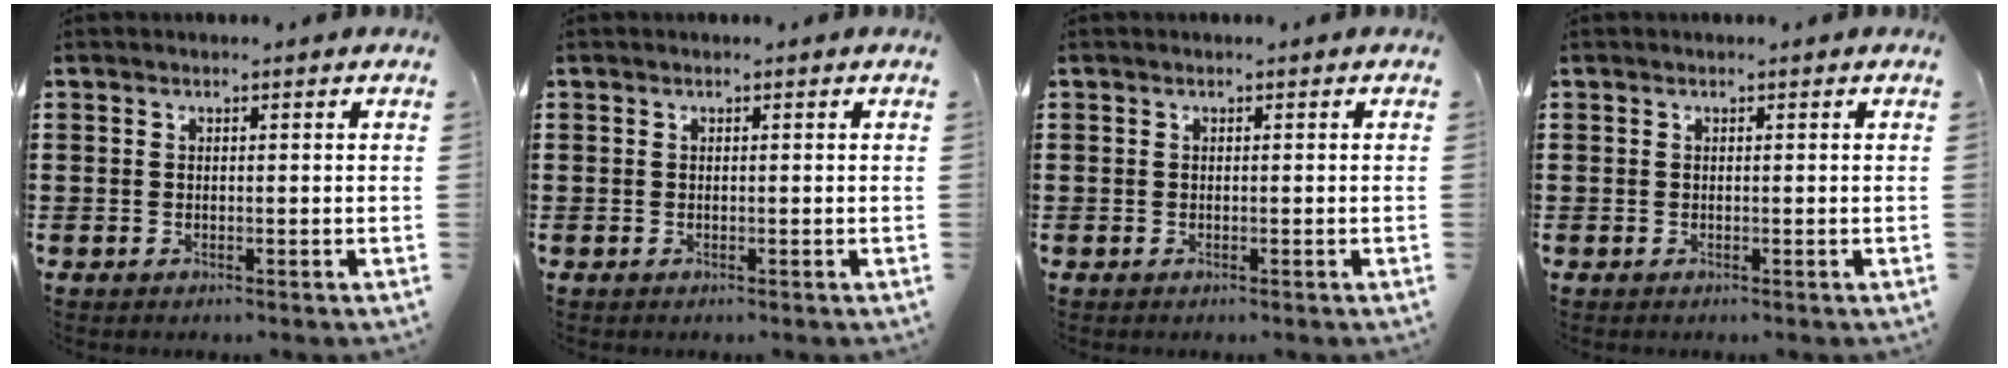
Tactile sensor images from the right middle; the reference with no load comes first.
{"total": 0.0}
{"total": 0.0}
{"total": 0.0}